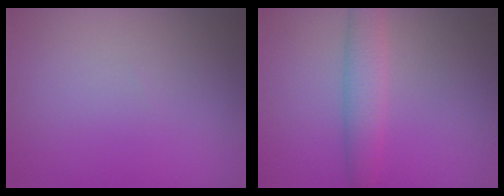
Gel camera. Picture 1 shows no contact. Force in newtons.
{"total": 3.2, "press": 3.1, "slide": 0.3}